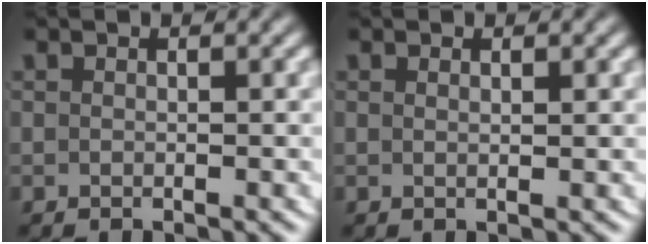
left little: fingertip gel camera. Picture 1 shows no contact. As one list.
[{"total": 0.6, "force": [0.3, -0.3, 0.4], "torque": [-0.005, -0.006, 0.008]}]